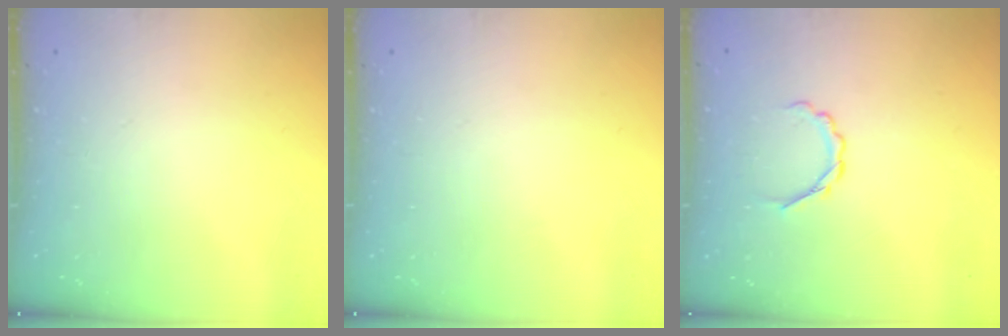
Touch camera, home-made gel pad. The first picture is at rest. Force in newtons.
{"total": 0.0}
{"total": 3.0, "press": 2.8, "slide": 0.9}